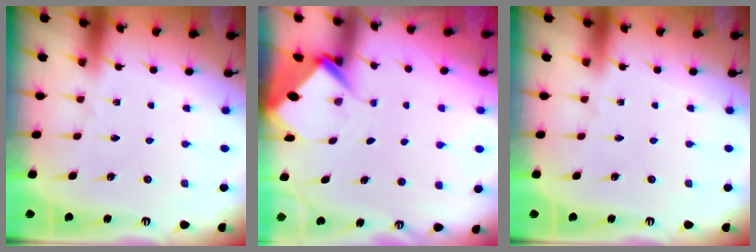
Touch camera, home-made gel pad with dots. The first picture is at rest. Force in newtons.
{"total": 4.7, "press": 4.7, "slide": 0.3}
{"total": 0.0}